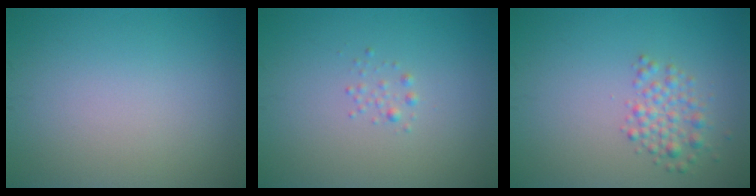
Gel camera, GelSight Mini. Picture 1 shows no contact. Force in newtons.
{"total": 0.7, "press": 0.7, "slide": 0.0}
{"total": 2.3, "press": 2.3, "slide": 0.1}